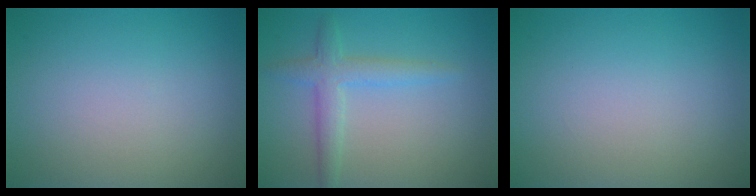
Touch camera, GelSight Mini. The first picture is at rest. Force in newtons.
{"total": 2.8, "press": 2.8, "slide": 0.1}
{"total": 0.0}